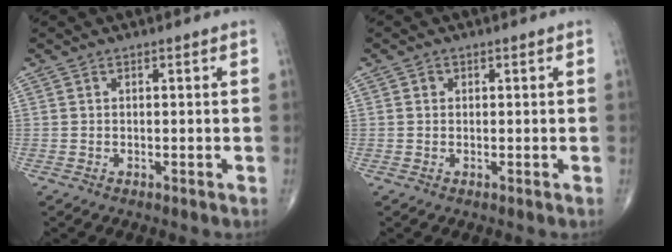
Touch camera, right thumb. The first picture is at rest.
{"total": 0.8, "force": [0.2, 0.7, 0.2], "torque": [0.002, 0.001, 0.002]}